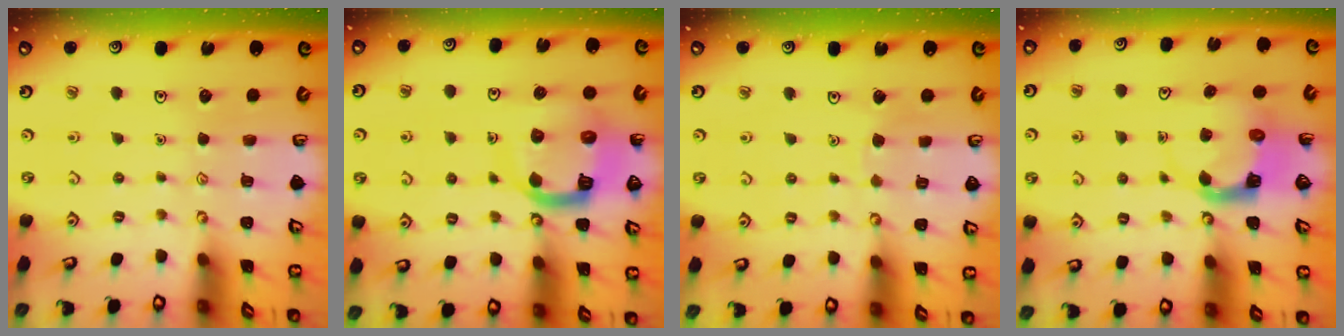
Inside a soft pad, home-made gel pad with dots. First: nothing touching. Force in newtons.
{"total": 11.9, "press": 11.8, "slide": 1.2}
{"total": 2.9, "press": 2.9, "slide": 0.2}
{"total": 3.8, "press": 3.8, "slide": 0.7}